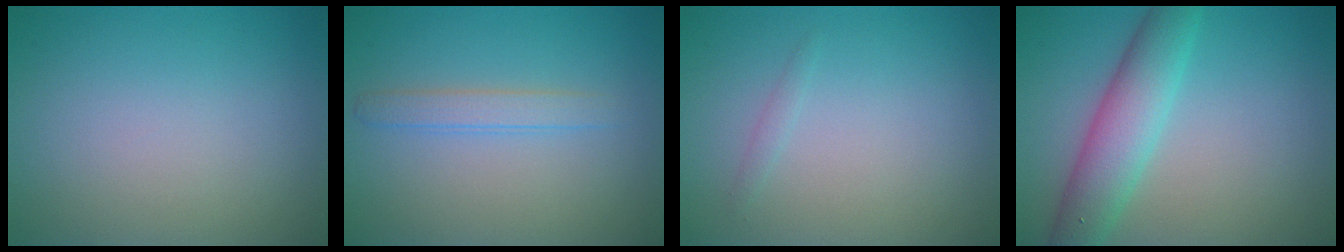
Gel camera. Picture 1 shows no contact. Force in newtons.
{"total": 1.8, "press": 1.8, "slide": 0.0}
{"total": 0.6, "press": 0.6, "slide": 0.0}
{"total": 5.3, "press": 5.3, "slide": 0.1}